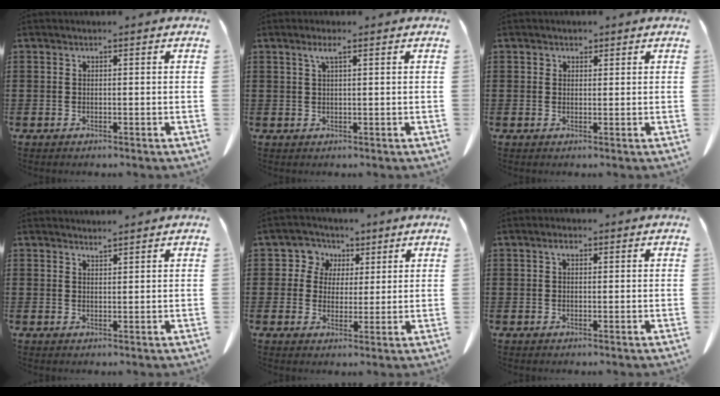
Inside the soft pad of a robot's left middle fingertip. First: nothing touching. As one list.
[{"total": 1.9, "force": [1.0, 0.3, 1.6], "torque": [-0.035, 0.003, 0.016]}, {"total": 1.3, "force": [0.9, 0.9, 0.3], "torque": [-0.008, 0.005, 0.018]}, {"total": 1.8, "force": [1.7, 0.0, 0.3], "torque": [-0.009, 0.000, 0.034]}, {"total": 5.4, "force": [2.4, 4.8, 0.8], "torque": [-0.038, 0.007, 0.041]}, {"total": 1.5, "force": [0.6, 0.8, 1.1], "torque": [-0.025, 0.007, 0.009]}]